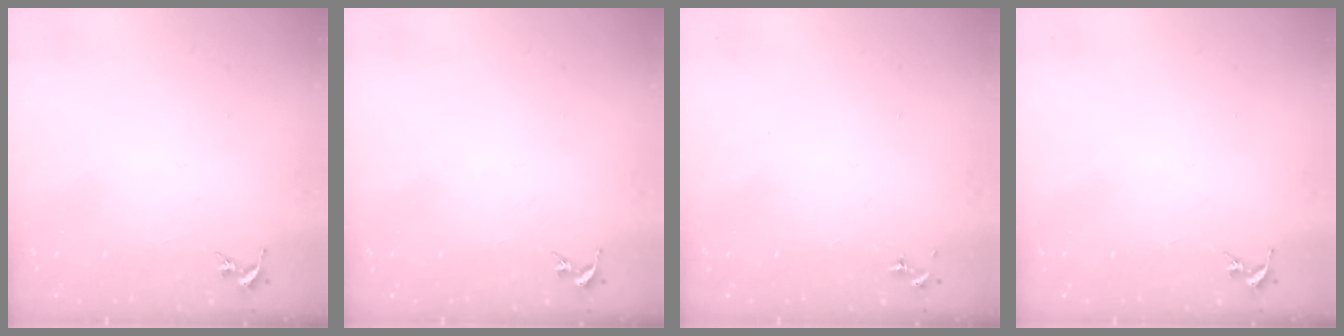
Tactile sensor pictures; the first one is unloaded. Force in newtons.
{"total": 0.0}
{"total": 0.0}
{"total": 0.0}